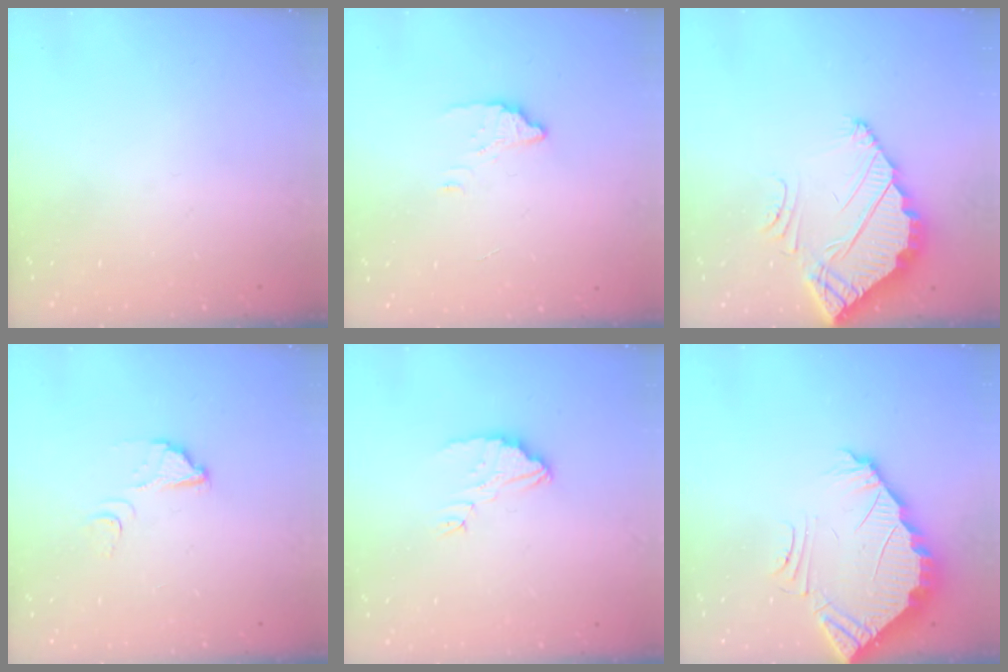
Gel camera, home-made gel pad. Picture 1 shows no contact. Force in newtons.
{"total": 2.3, "press": 2.3, "slide": 0.2}
{"total": 5.3, "press": 5.3, "slide": 0.2}
{"total": 3.9, "press": 3.9, "slide": 0.3}
{"total": 3.1, "press": 3.1, "slide": 0.3}
{"total": 3.8, "press": 3.8, "slide": 0.2}